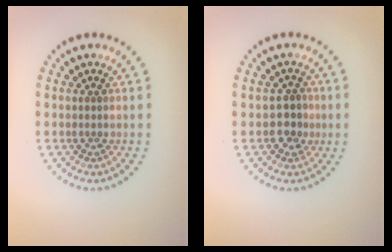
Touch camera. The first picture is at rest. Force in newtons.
{"total": 2.0, "press": 1.9, "slide": 0.6}